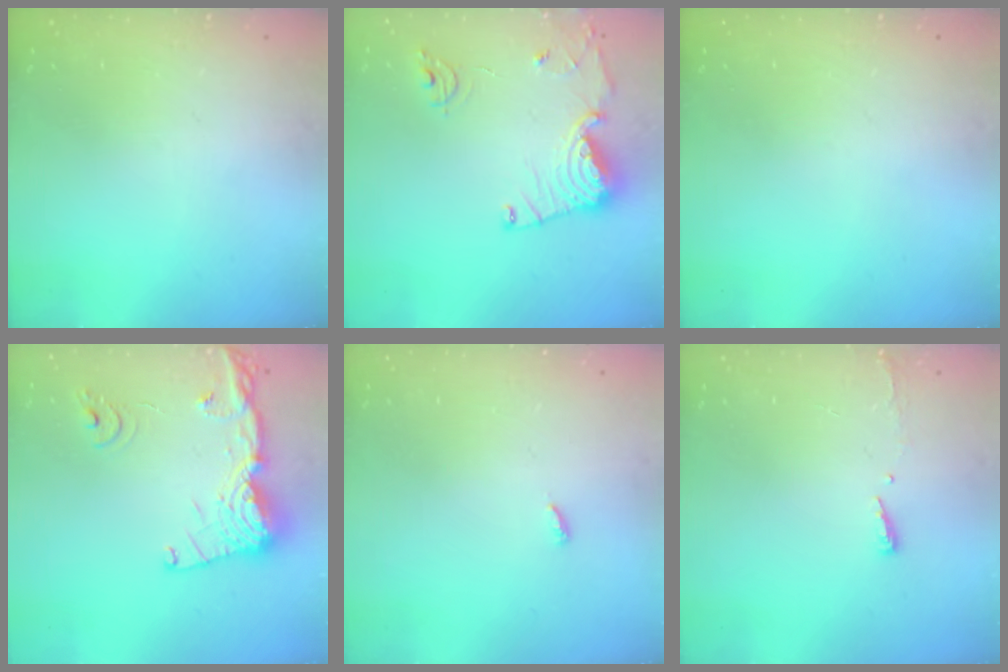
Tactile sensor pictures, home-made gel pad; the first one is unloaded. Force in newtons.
{"total": 13.4, "press": 13.4, "slide": 1.5}
{"total": 0.0}
{"total": 16.7, "press": 16.6, "slide": 1.9}
{"total": 2.5, "press": 2.5, "slide": 0.2}
{"total": 3.2, "press": 3.2, "slide": 0.6}